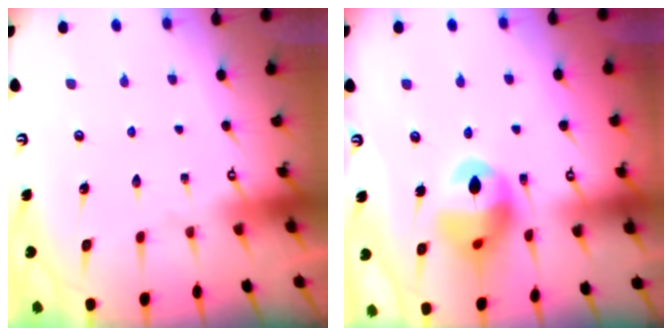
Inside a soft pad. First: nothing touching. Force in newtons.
{"total": 15.4, "press": 15.3, "slide": 2.0}